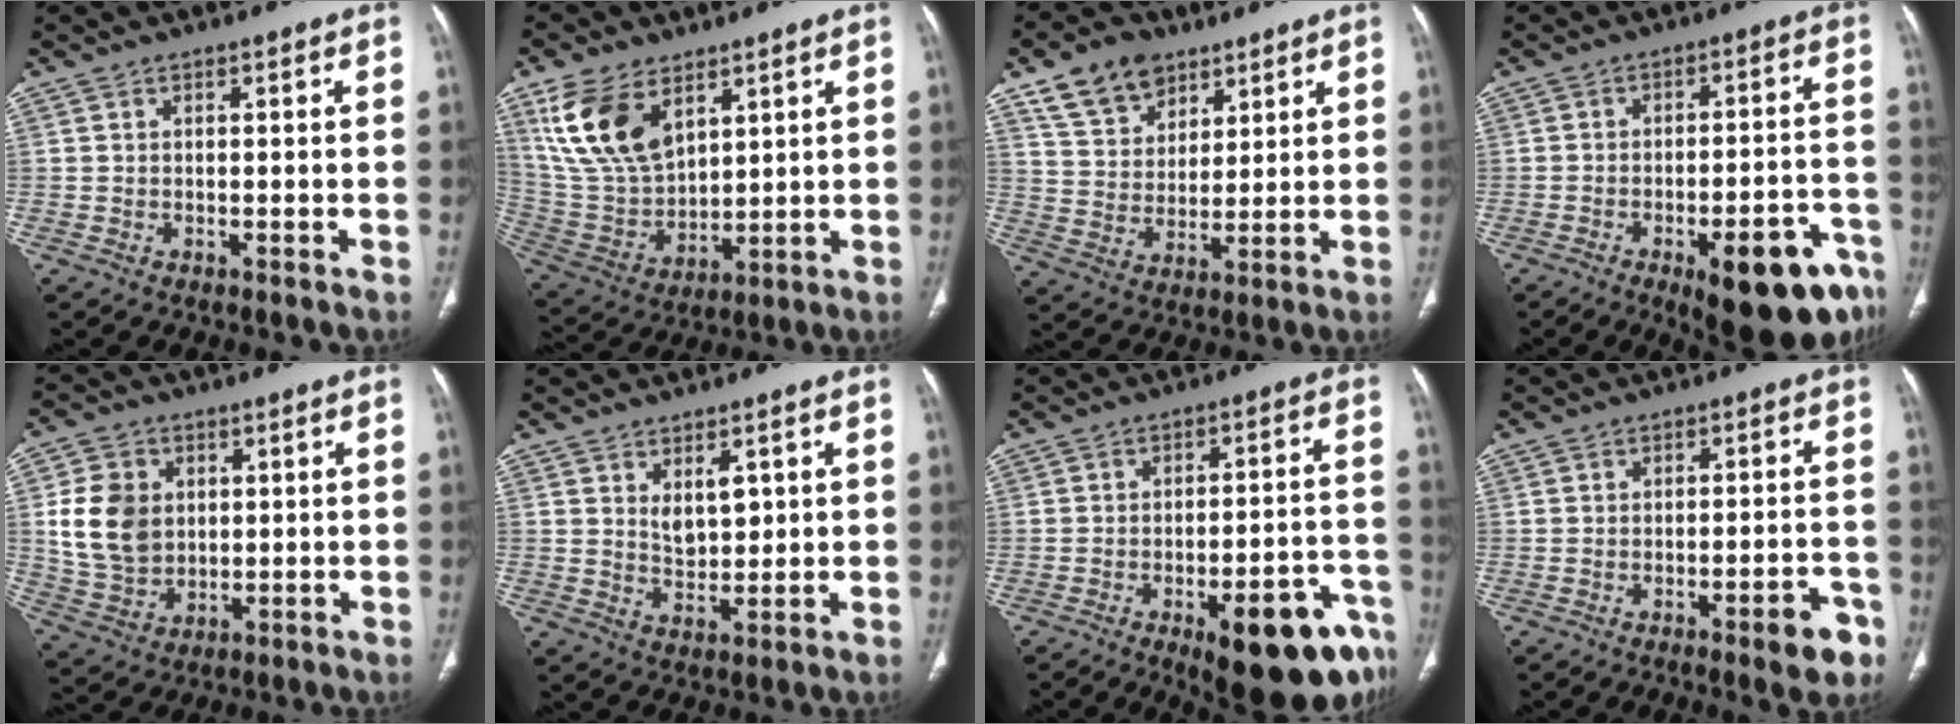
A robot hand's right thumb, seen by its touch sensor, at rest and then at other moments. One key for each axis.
{"total": 15.7, "fx": 7.9, "fy": 8.9, "fz": 10.2, "tx": -0.186, "ty": -0.028, "tz": 0.170}
{"total": 11.7, "fx": 7.3, "fy": 7.7, "fz": 5.0, "tx": -0.066, "ty": -0.024, "tz": 0.136}
{"total": 17.7, "fx": -9.7, "fy": 5.8, "fz": 13.6, "tx": -0.108, "ty": 0.057, "tz": -0.120}
{"total": 11.0, "fx": 1.9, "fy": 8.7, "fz": 6.5, "tx": -0.100, "ty": -0.006, "tz": 0.044}
{"total": 4.7, "fx": 1.7, "fy": 2.6, "fz": 3.5, "tx": -0.046, "ty": -0.019, "tz": 0.036}
{"total": 19.0, "fx": -10.4, "fy": 6.1, "fz": 14.6, "tx": -0.119, "ty": 0.062, "tz": -0.132}
{"total": 8.4, "fx": -4.4, "fy": 2.6, "fz": 6.7, "tx": -0.066, "ty": 0.026, "tz": -0.051}